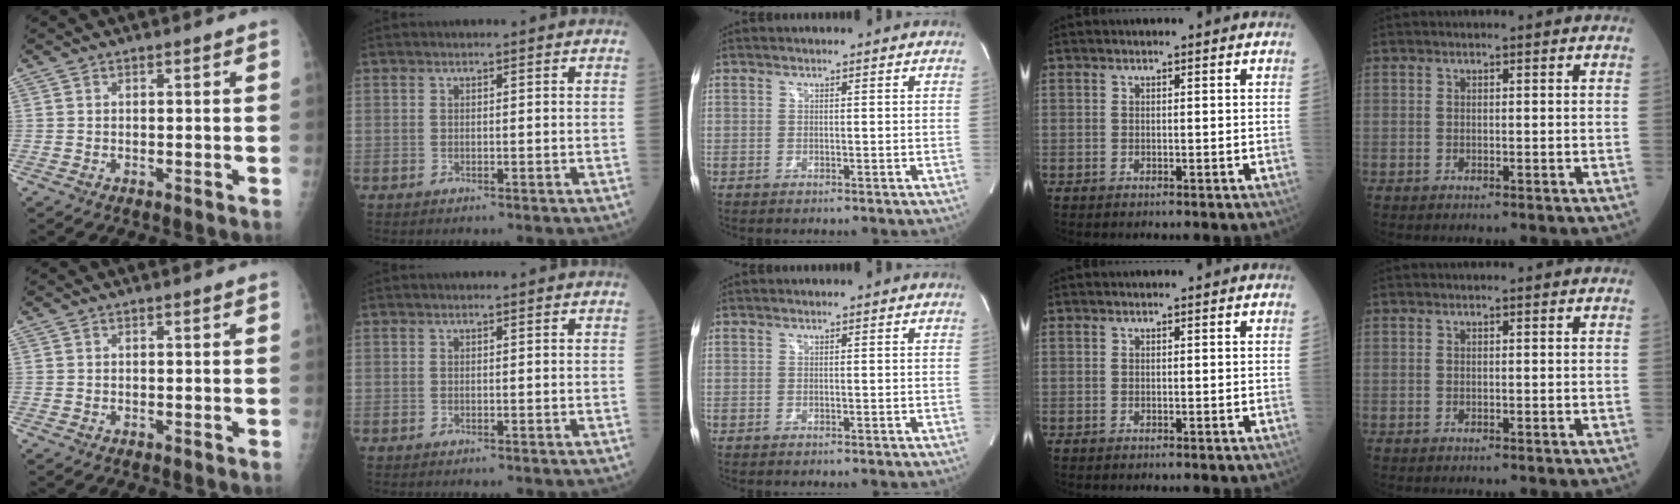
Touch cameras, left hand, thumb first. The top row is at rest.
{}